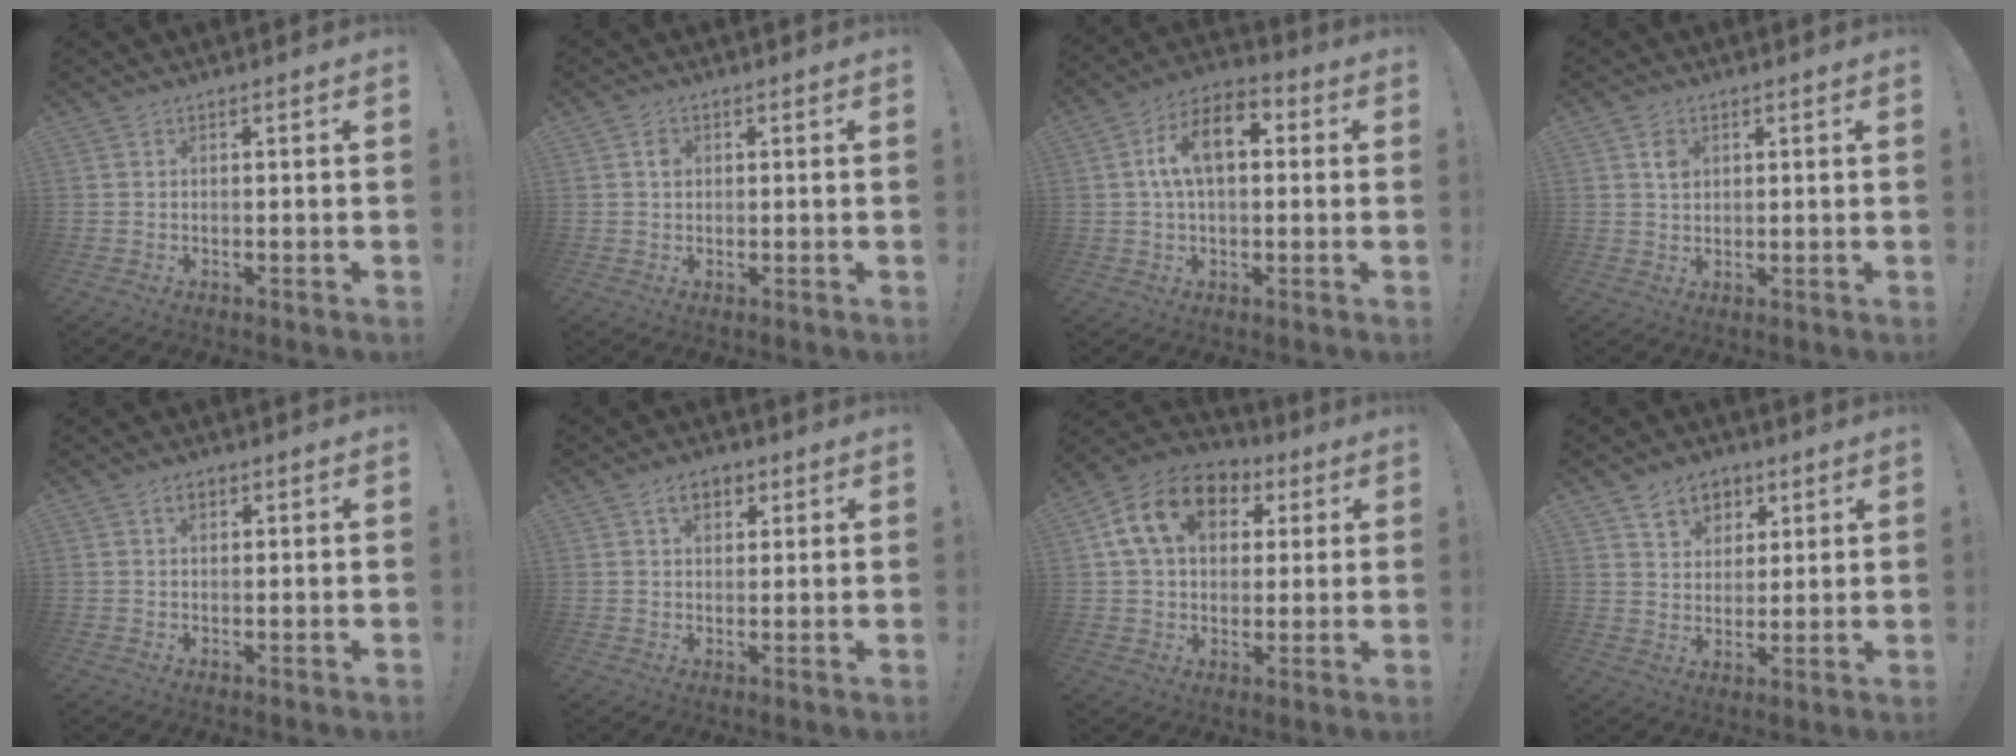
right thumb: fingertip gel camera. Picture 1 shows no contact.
{"total": 1.7, "force": [0.1, 1.5, 0.8], "torque": [-0.002, -0.001, -0.002]}
{"total": 12.4, "force": [2.5, 6.9, 10.0], "torque": [-0.166, 0.010, 0.045]}
{"total": 3.1, "force": [1.2, 2.5, 1.4], "torque": [-0.001, -0.008, 0.016]}
{"total": 1.8, "force": [0.9, 1.1, 1.1], "torque": [-0.021, 0.003, 0.015]}
{"total": 5.5, "force": [2.6, 3.6, 3.2], "torque": [-0.044, 0.002, 0.046]}
{"total": 15.8, "force": [5.4, 11.5, 9.4], "torque": [-0.147, -0.001, 0.104]}
{"total": 7.9, "force": [4.4, 6.3, 1.9], "torque": [-0.025, -0.032, 0.086]}